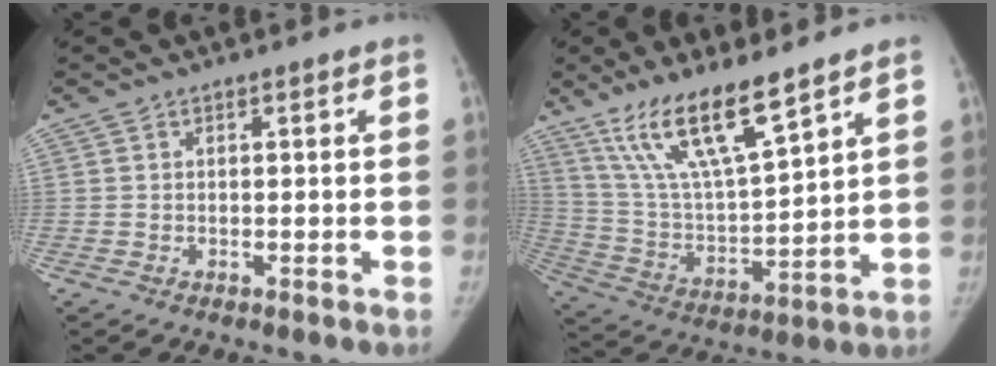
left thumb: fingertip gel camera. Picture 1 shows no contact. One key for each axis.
{"total": 16.0, "fx": 11.0, "fy": 3.3, "fz": 11.2, "tx": -0.198, "ty": -0.055, "tz": 0.223}